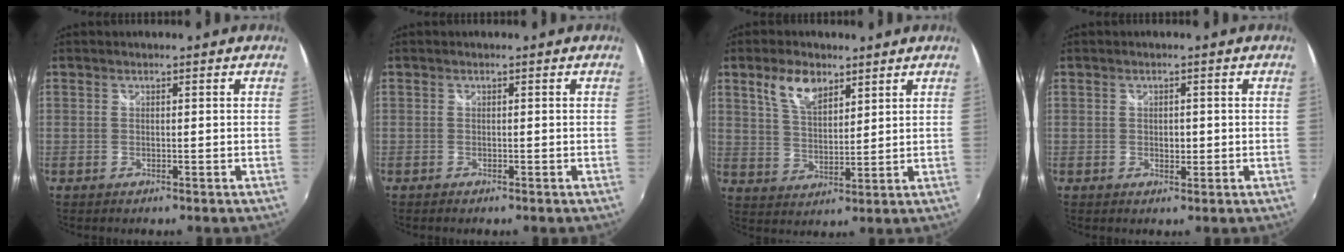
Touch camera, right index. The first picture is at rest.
{"total": 0.6, "force": [-0.5, 0.4, 0.1], "torque": [-0.006, -0.004, -0.012]}
{"total": 7.6, "force": [4.6, 3.7, 4.7], "torque": [-0.088, 0.010, 0.088]}
{"total": 1.8, "force": [0.0, 1.3, 1.3], "torque": [-0.018, 0.000, -0.001]}